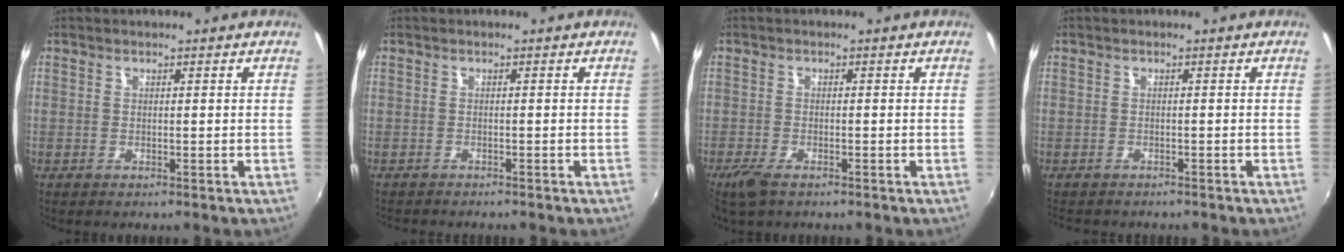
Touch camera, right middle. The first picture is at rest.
{"total": 2.4, "force": [-2.3, 0.4, 0.7], "torque": [-0.021, -0.014, -0.036]}
{"total": 4.2, "force": [-2.9, 1.5, 2.6], "torque": [-0.067, -0.013, -0.056]}
{"total": 2.5, "force": [-2.3, 1.0, 0.5], "torque": [-0.018, -0.007, -0.038]}